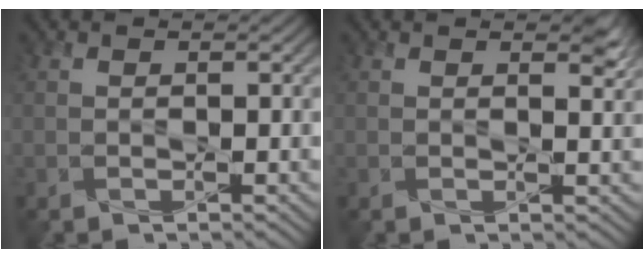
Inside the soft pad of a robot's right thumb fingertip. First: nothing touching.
{"total": 1.7, "force": [1.2, 0.5, 1.1], "torque": [-0.017, -0.008, 0.023]}